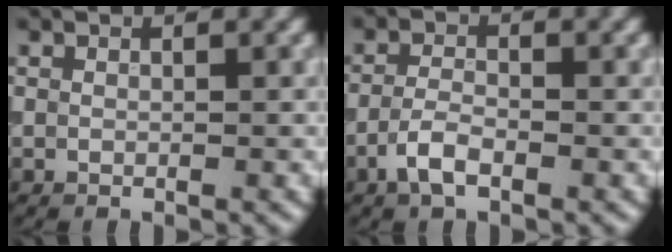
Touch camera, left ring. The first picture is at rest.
{"total": 2.5, "force": [-1.4, 1.0, 1.9], "torque": [-0.040, 0.004, -0.036]}